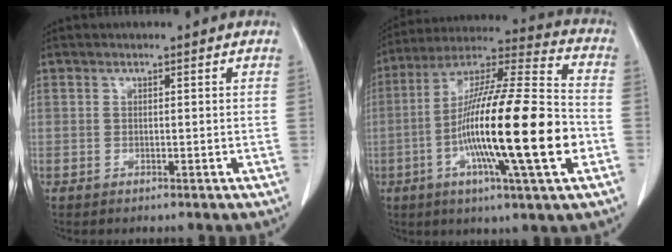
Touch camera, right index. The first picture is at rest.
{"total": 22.9, "force": [-5.2, 1.3, 22.3], "torque": [-0.386, -0.014, -0.095]}